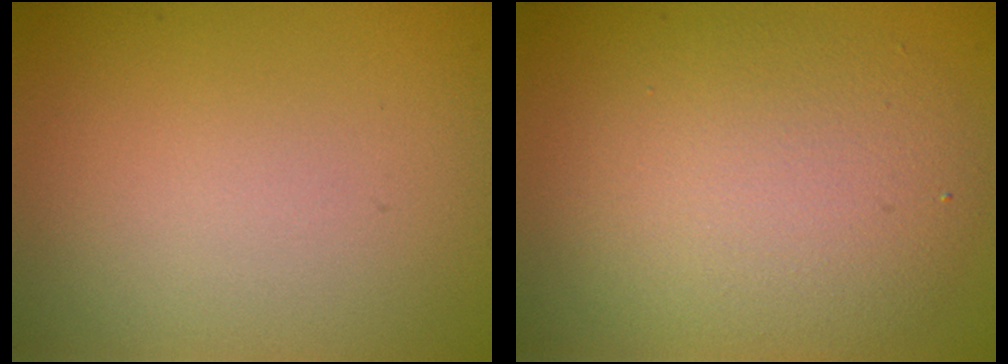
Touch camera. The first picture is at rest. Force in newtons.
{"total": 5.2, "press": 5.2, "slide": 0.1}